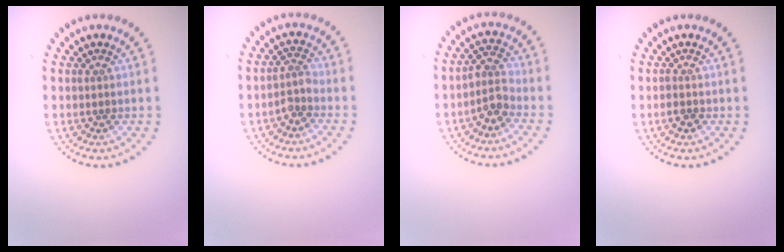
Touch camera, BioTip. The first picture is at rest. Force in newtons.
{"total": 1.8, "press": 1.2, "slide": 1.3}
{"total": 2.2, "press": 1.8, "slide": 1.3}
{"total": 1.1, "press": 1.0, "slide": 0.5}